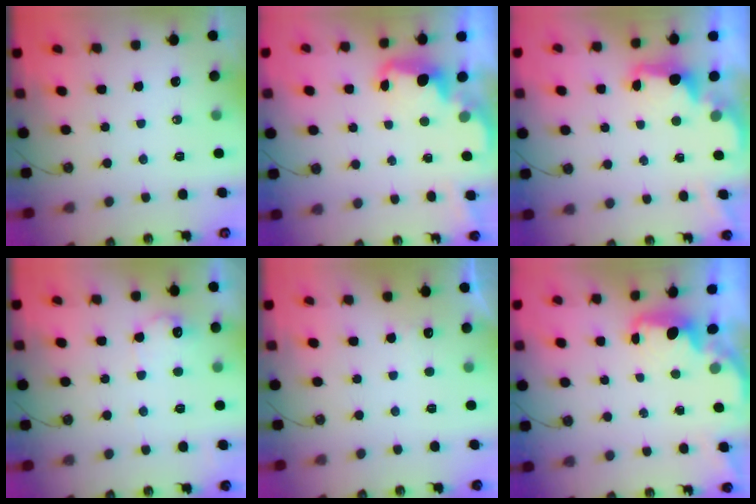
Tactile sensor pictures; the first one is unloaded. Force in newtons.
{"total": 2.6, "press": 2.6, "slide": 0.6}
{"total": 2.4, "press": 2.3, "slide": 0.6}
{"total": 10.0, "press": 10.0, "slide": 0.4}
{"total": 2.8, "press": 2.6, "slide": 1.0}
{"total": 1.6, "press": 1.5, "slide": 0.7}